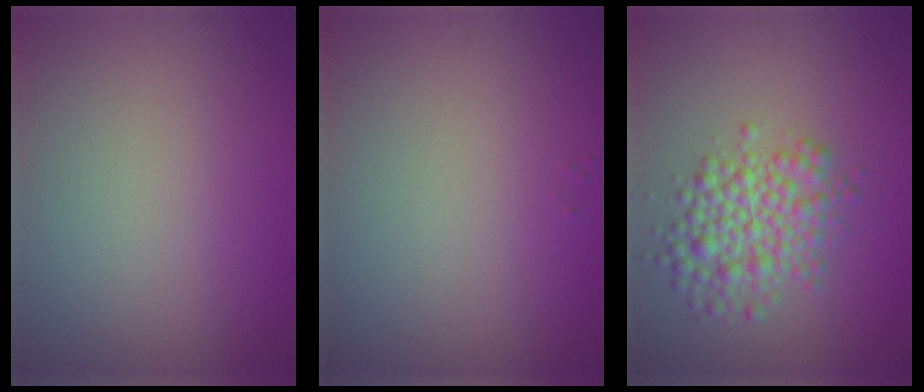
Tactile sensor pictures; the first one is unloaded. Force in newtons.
{"total": 0.0}
{"total": 4.9, "press": 4.9, "slide": 0.1}